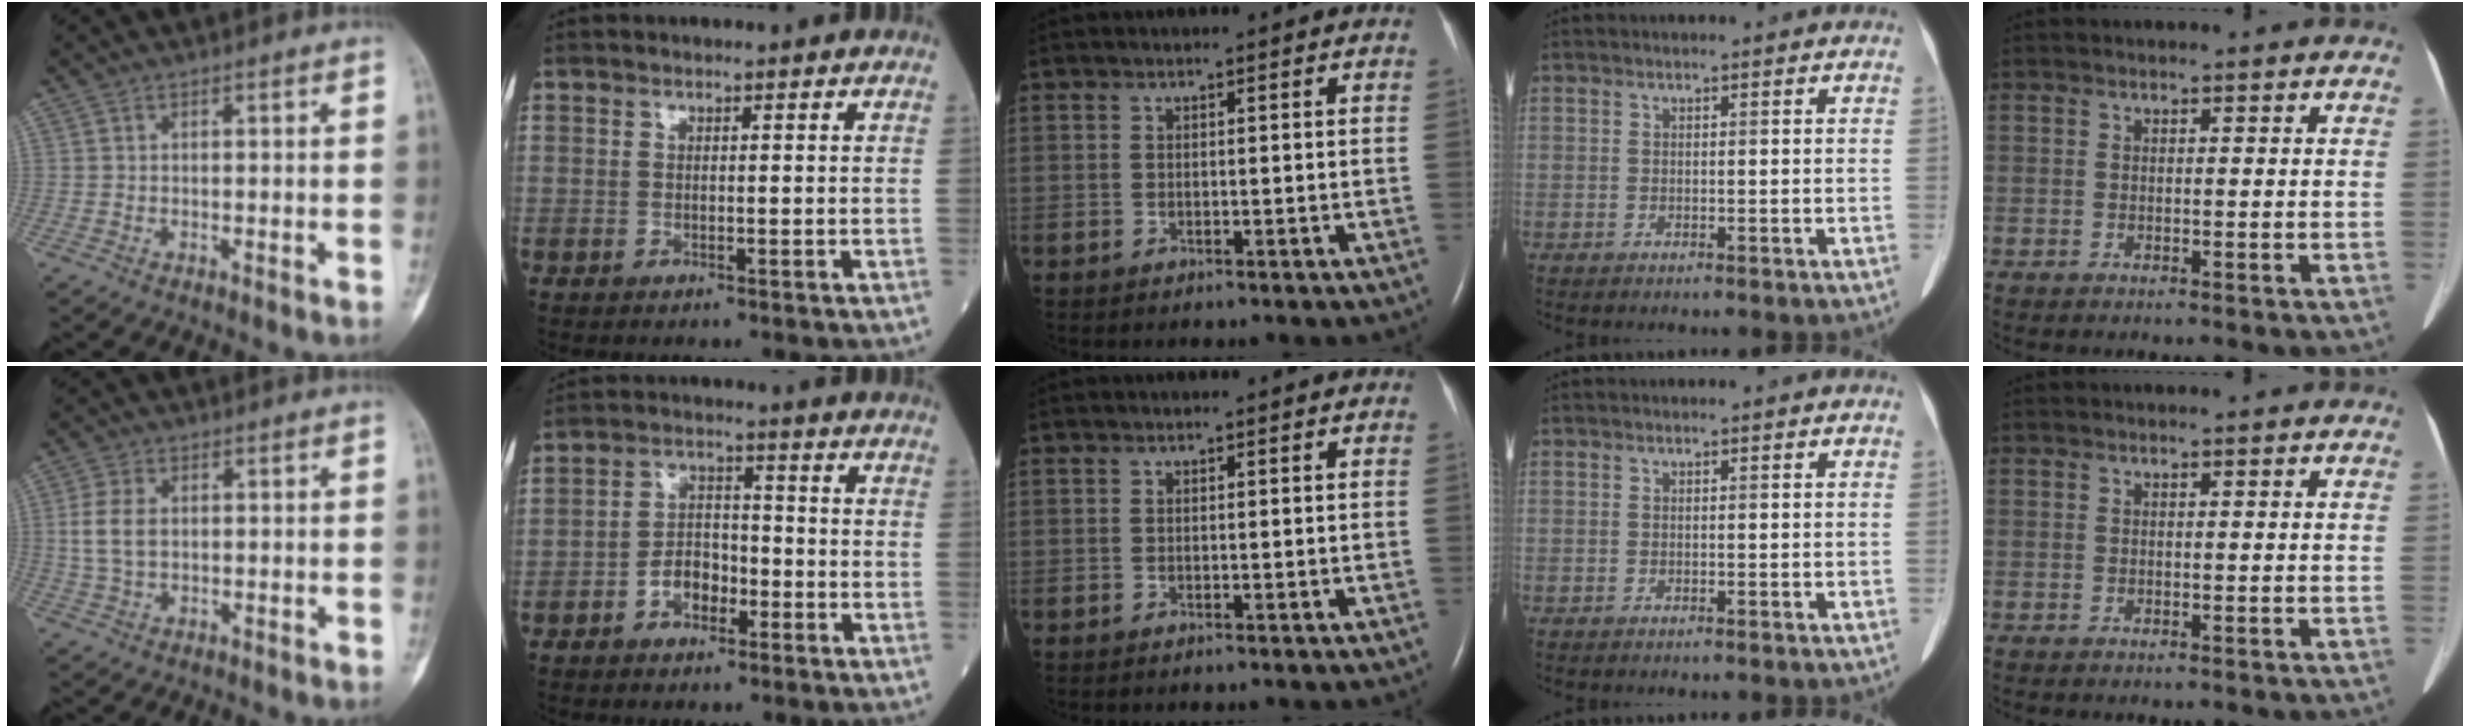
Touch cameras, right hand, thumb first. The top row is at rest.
{"thumb": {"total": 5.7, "force": [0.6, 3.7, 4.3], "torque": [-0.097, 0.004, 0.014]}, "index": {"total": 5.3, "force": [-2.5, 3.3, 3.3], "torque": [-0.056, 0.016, -0.047]}}